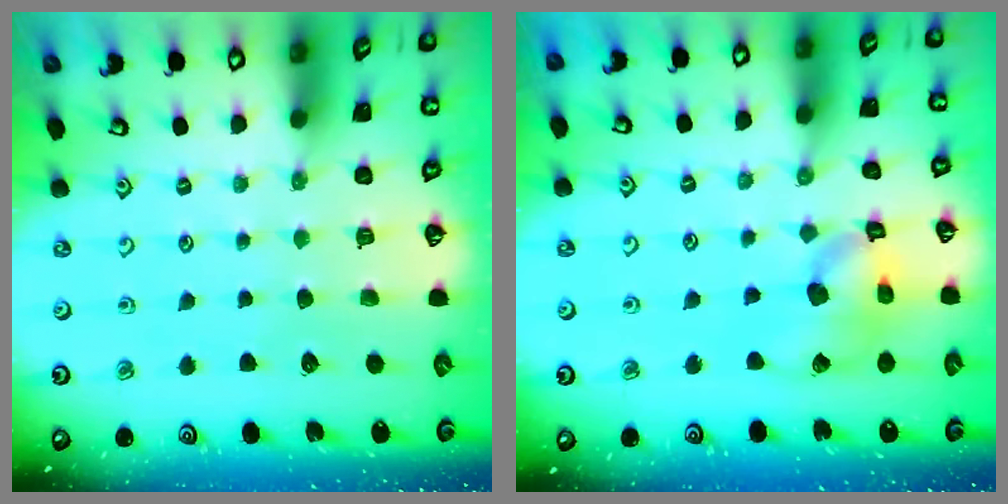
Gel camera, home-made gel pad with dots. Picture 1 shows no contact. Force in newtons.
{"total": 13.3, "press": 13.2, "slide": 1.8}